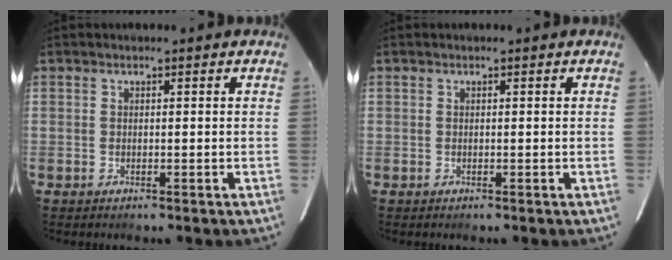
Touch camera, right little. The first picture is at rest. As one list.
[{"total": 0.0}]